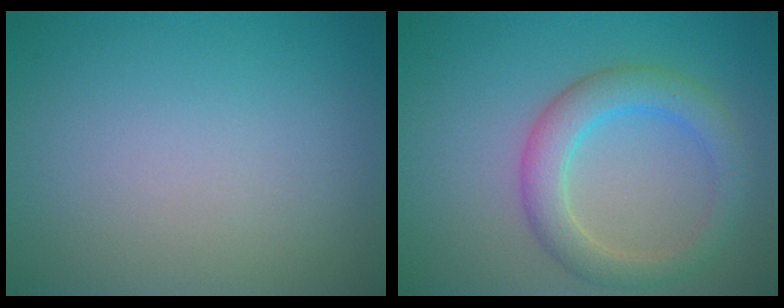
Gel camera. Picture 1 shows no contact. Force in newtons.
{"total": 4.3, "press": 4.2, "slide": 0.2}